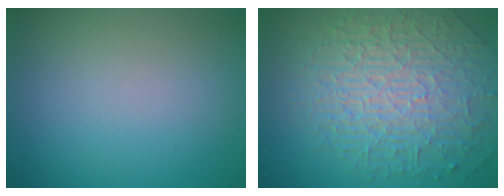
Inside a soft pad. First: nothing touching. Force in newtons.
{"total": 10.0, "press": 6.3, "slide": 7.7}